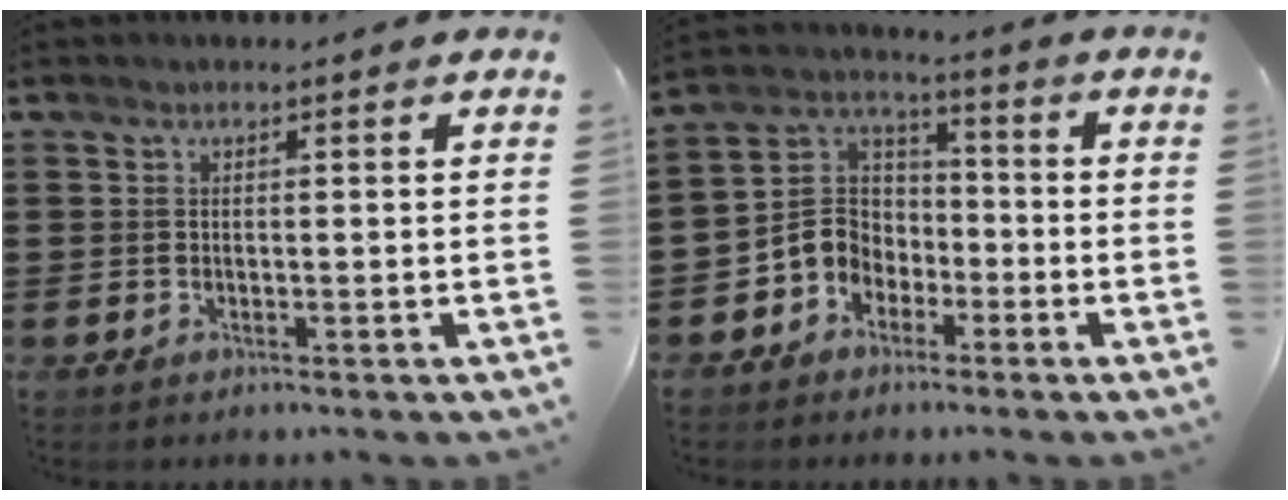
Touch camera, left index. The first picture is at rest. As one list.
[{"total": 6.8, "force": [-2.8, 5.9, 2.0], "torque": [-0.076, 0.011, -0.064]}]